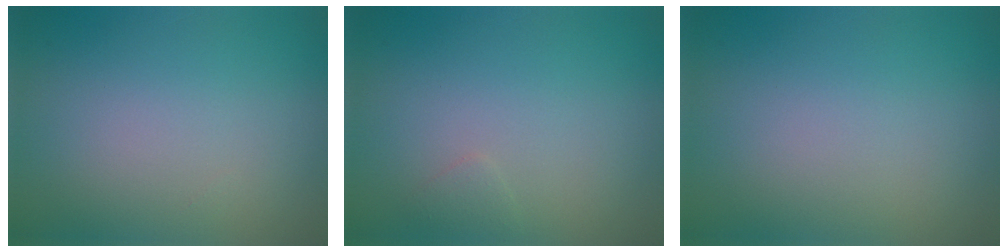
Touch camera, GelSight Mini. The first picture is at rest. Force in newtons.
{"total": 0.6, "press": 0.6, "slide": 0.0}
{"total": 0.0}